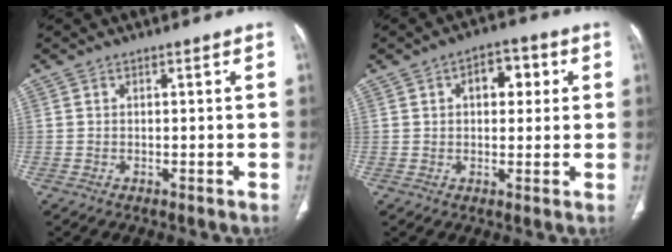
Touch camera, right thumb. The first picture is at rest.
{"total": 6.8, "force": [1.9, 4.2, 5.0], "torque": [-0.041, 0.008, 0.022]}